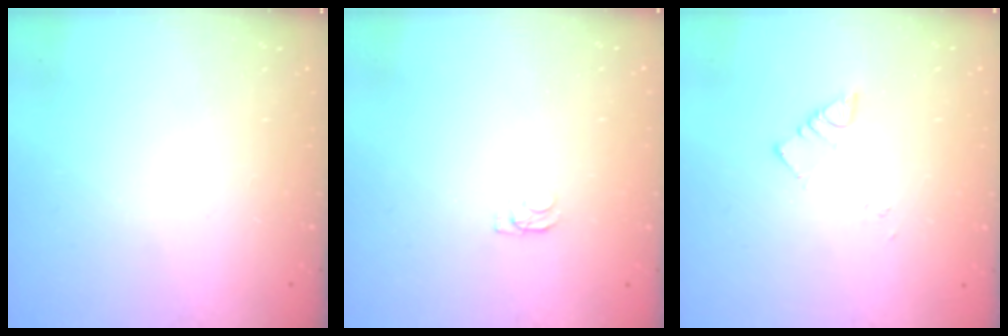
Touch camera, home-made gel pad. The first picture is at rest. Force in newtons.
{"total": 1.2, "press": 1.1, "slide": 0.3}
{"total": 2.5, "press": 2.5, "slide": 0.3}